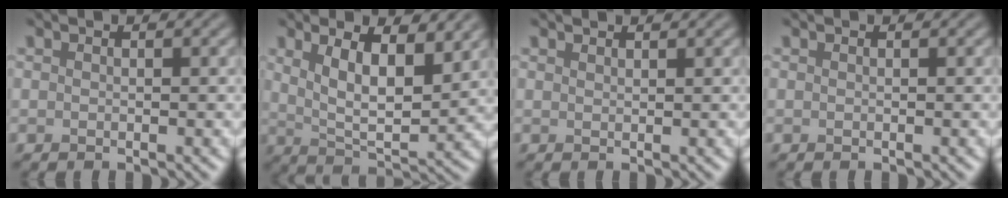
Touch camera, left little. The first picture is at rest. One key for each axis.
{"total": 7.1, "fx": 3.0, "fy": 3.0, "fz": 5.7, "tx": -0.104, "ty": -0.008, "tz": 0.054}
{"total": 0.8, "fx": 0.7, "fy": 0.1, "fz": 0.1, "tx": 0.000, "ty": 0.000, "tz": 0.013}
{"total": 0.0}